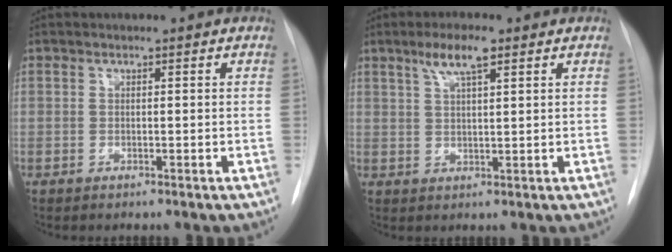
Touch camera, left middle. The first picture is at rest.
{"total": 4.9, "force": [2.9, 0.7, 3.8], "torque": [-0.076, 0.006, 0.052]}